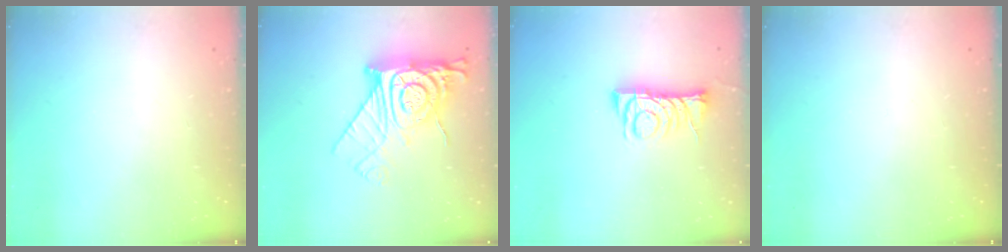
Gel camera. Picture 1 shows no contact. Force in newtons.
{"total": 16.0, "press": 15.9, "slide": 1.4}
{"total": 8.8, "press": 8.8, "slide": 0.7}
{"total": 0.0}